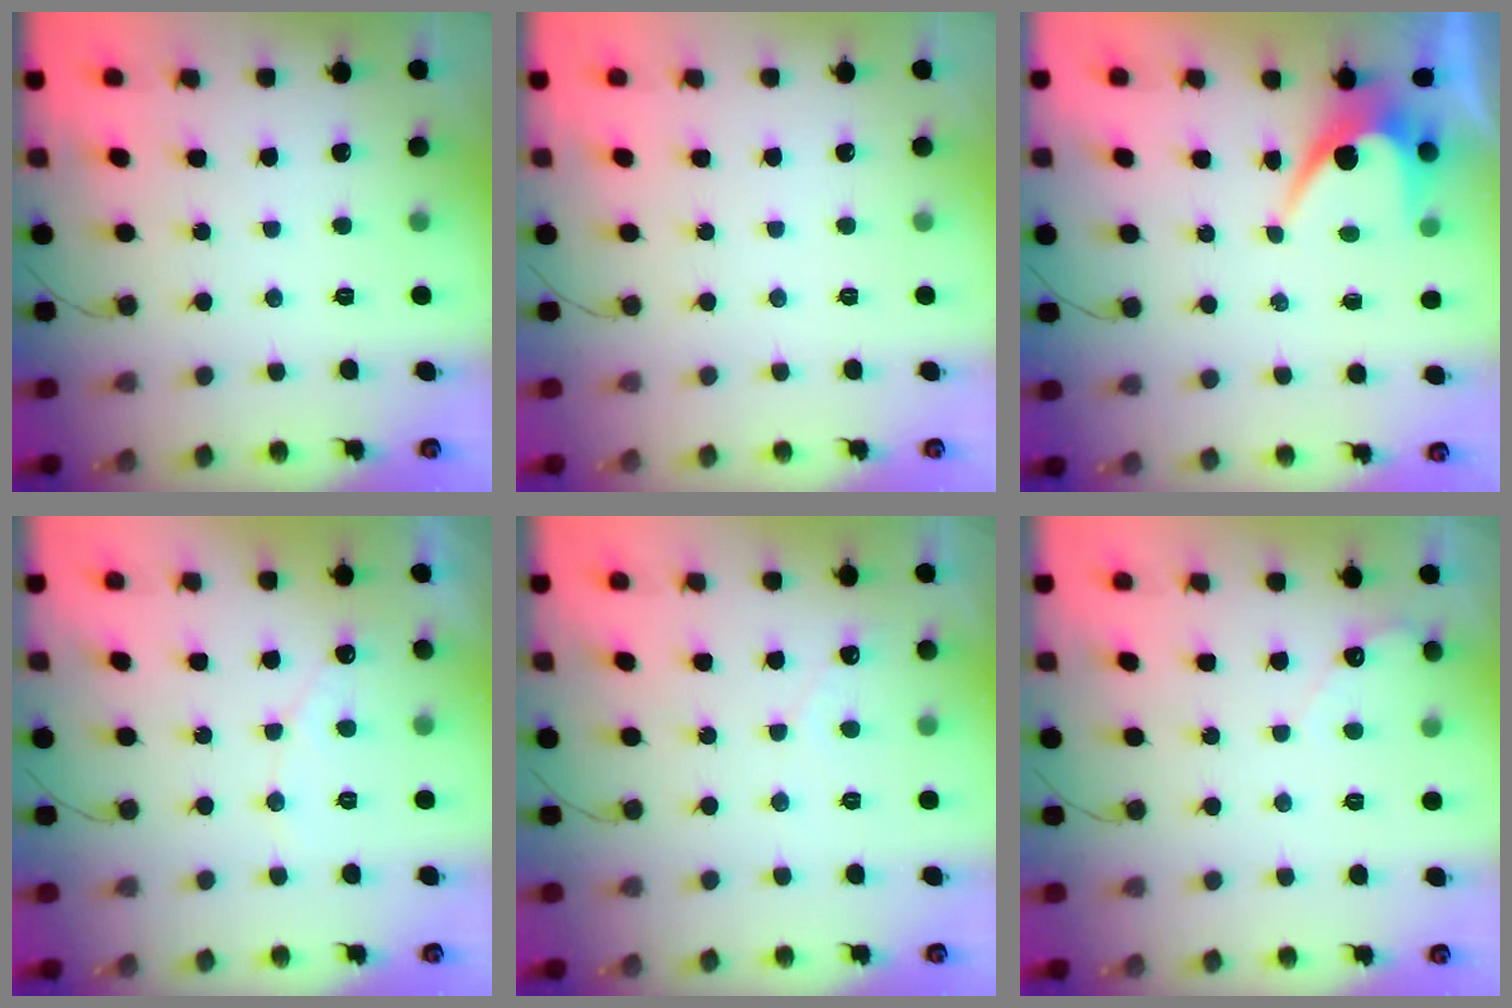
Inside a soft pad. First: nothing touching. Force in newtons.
{"total": 0.0}
{"total": 6.5, "press": 6.4, "slide": 0.6}
{"total": 4.7, "press": 4.7, "slide": 0.4}
{"total": 1.6, "press": 1.6, "slide": 0.1}
{"total": 2.2, "press": 2.2, "slide": 0.1}